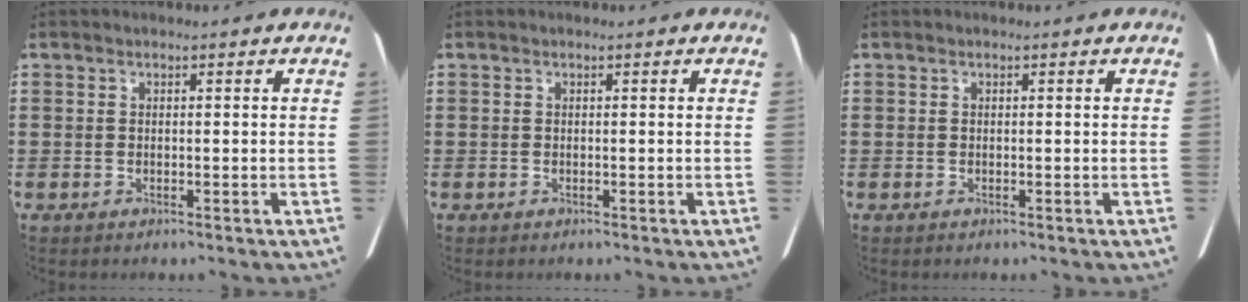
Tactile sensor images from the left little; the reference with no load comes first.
{"total": 0.0}
{"total": 0.0}